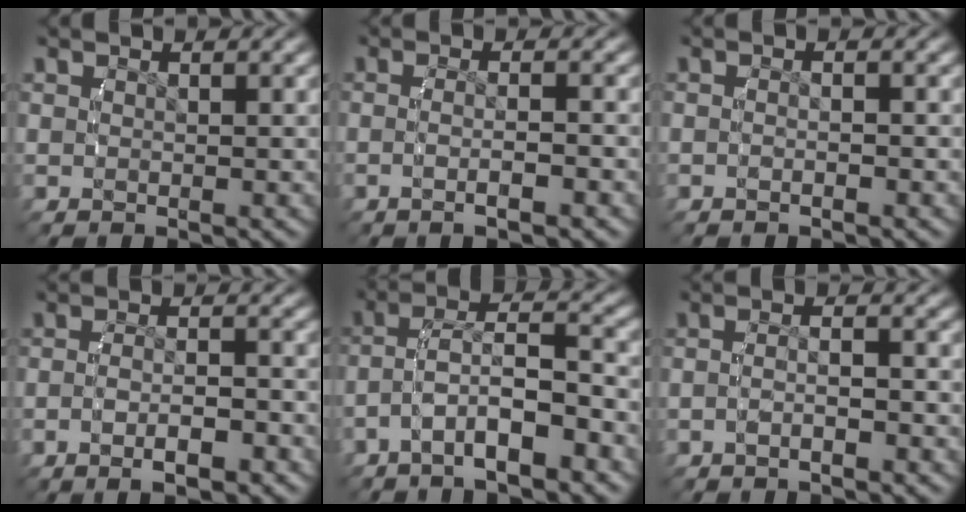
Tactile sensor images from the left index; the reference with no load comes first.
{"total": 2.6, "force": [-1.3, -0.3, 2.2], "torque": [-0.041, 0.002, -0.019]}
{"total": 1.1, "force": [-0.8, 0.0, 0.7], "torque": [-0.018, 0.004, -0.016]}
{"total": 3.3, "force": [-1.9, 0.6, 2.6], "torque": [-0.044, 0.000, -0.029]}
{"total": 4.3, "force": [-2.0, 1.7, 3.4], "torque": [-0.077, -0.005, -0.028]}
{"total": 2.1, "force": [-1.2, 0.1, 1.8], "torque": [-0.032, 0.003, -0.021]}